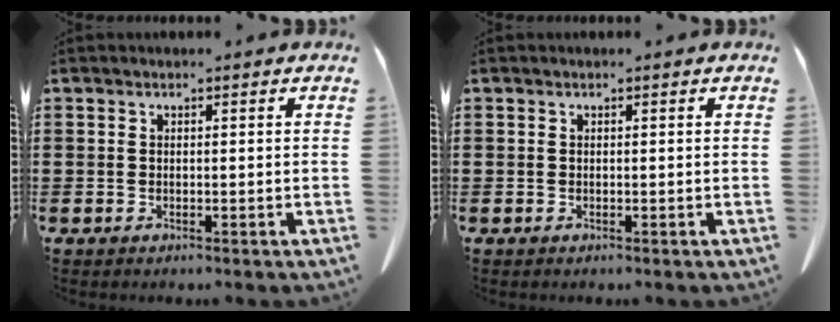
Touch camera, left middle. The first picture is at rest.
{"total": 0.0}